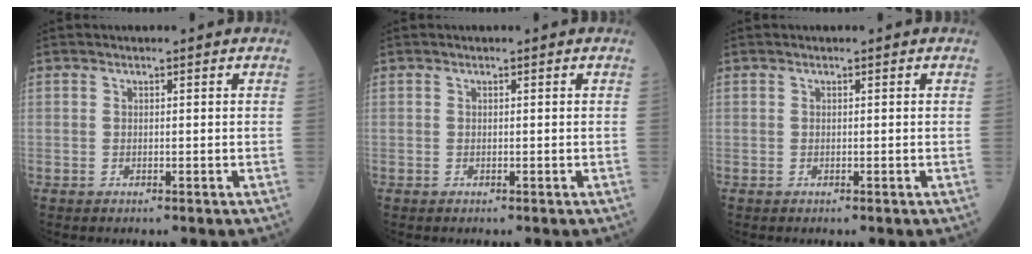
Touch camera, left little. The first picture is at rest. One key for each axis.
{"total": 0.0}
{"total": 0.0}